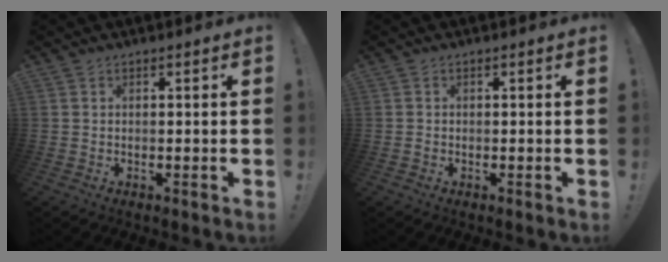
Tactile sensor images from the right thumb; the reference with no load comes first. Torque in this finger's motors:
{"motor_torque": [-0.11, -0.07, -0.03, 0.08, -0.01]}